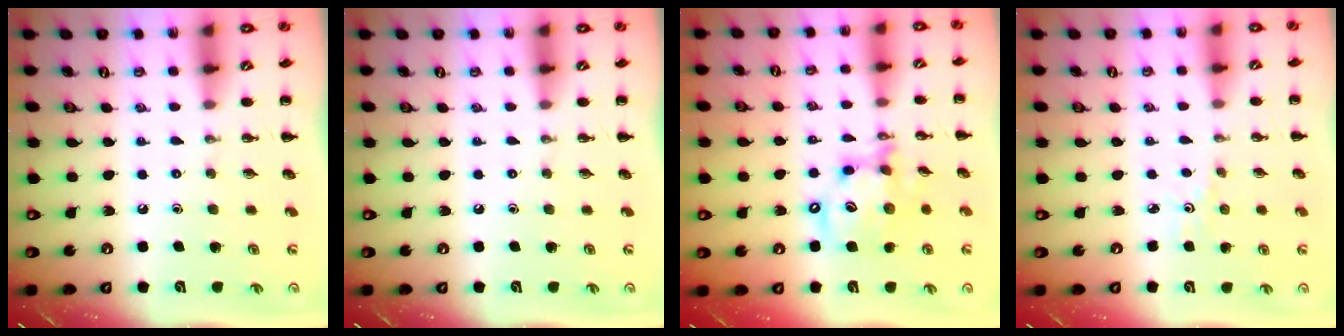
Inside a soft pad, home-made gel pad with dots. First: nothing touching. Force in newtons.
{"total": 0.0}
{"total": 13.4, "press": 13.1, "slide": 3.2}
{"total": 1.7, "press": 1.7, "slide": 0.4}